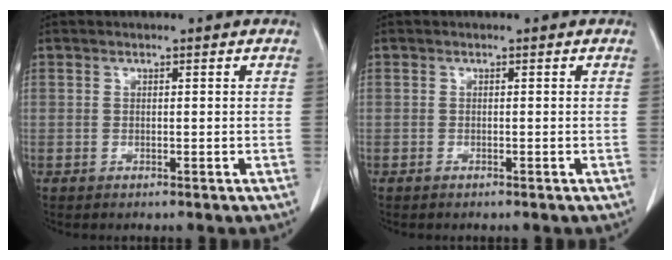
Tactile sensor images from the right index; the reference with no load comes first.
{"total": 0.0}